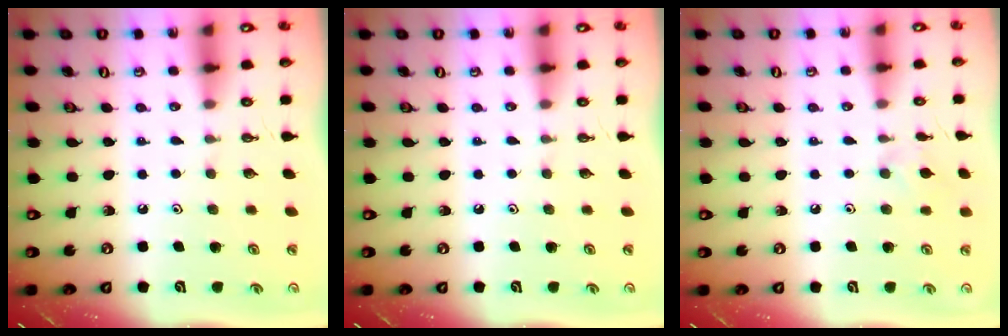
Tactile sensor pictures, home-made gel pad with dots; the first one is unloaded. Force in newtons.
{"total": 0.0}
{"total": 7.5, "press": 7.5, "slide": 0.8}